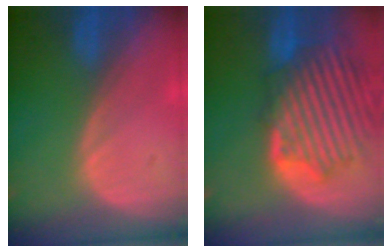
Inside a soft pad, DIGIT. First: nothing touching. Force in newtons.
{"total": 12.5, "press": 11.5, "slide": 5.0}